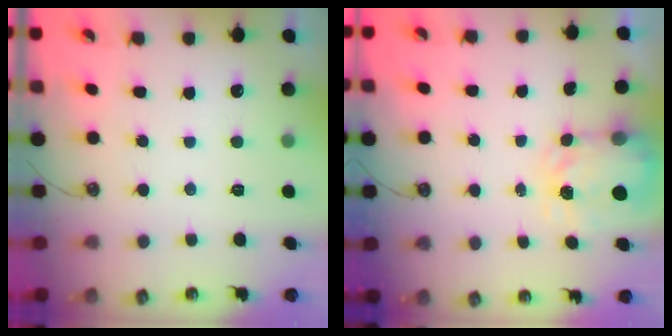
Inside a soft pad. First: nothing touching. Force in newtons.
{"total": 4.0, "press": 3.9, "slide": 0.5}